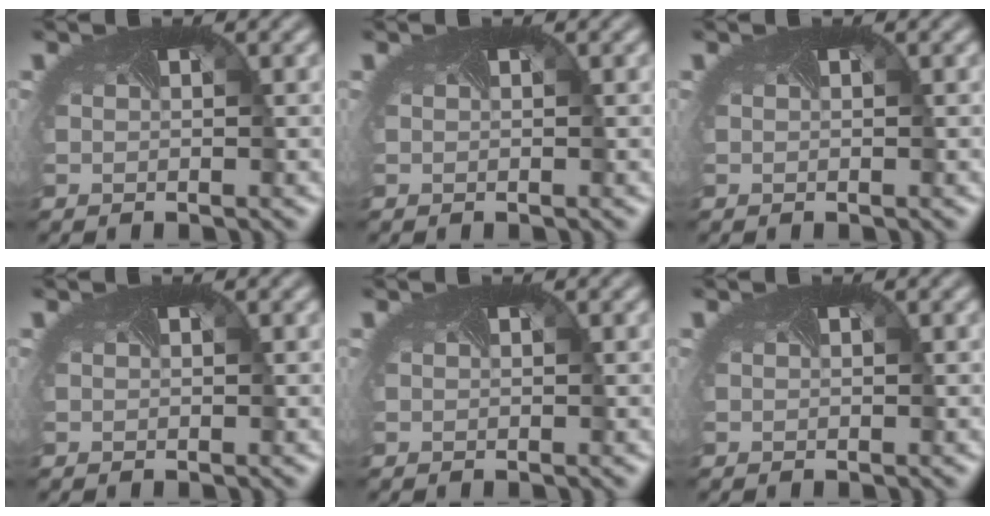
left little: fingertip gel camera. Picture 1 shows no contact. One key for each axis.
{"total": 0.0}
{"total": 0.0}
{"total": 0.0}
{"total": 0.0}
{"total": 0.0}